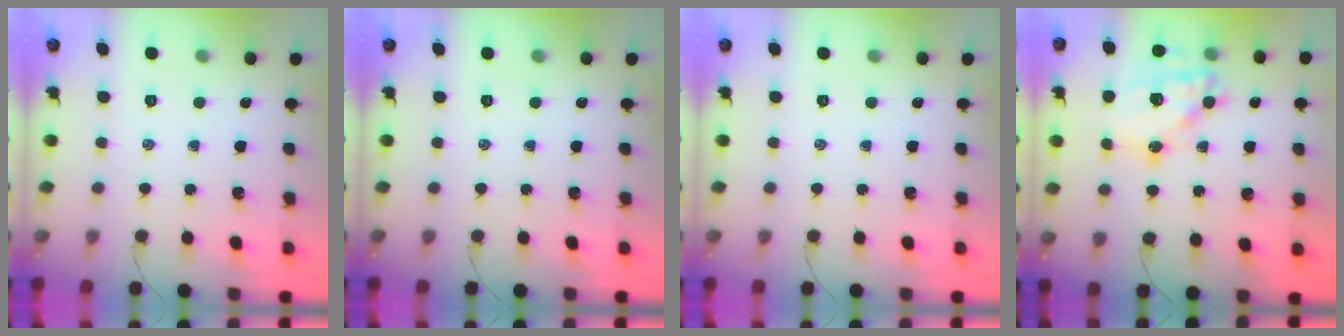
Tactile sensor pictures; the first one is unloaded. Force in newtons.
{"total": 0.0}
{"total": 0.0}
{"total": 16.9, "press": 16.5, "slide": 3.6}